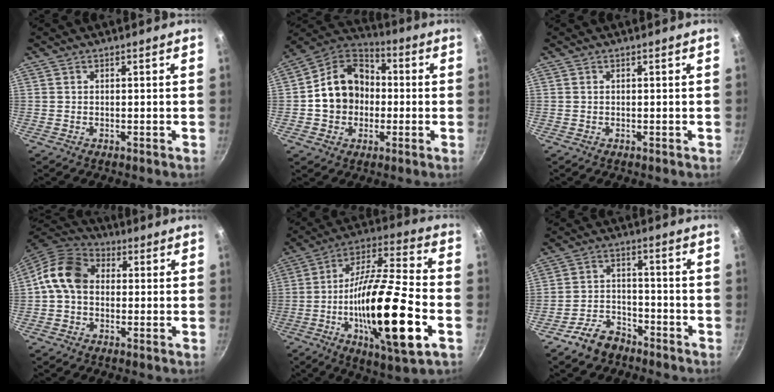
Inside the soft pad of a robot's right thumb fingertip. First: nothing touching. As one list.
[{"total": 14.6, "force": [-0.3, 11.9, 8.3], "torque": [-0.109, 0.034, -0.021]}, {"total": 0.0}, {"total": 10.4, "force": [0.5, 8.0, 6.6], "torque": [-0.090, 0.026, -0.014]}, {"total": 25.7, "force": [-6.8, 6.7, 23.9], "torque": [-0.408, 0.026, -0.122]}, {"total": 7.2, "force": [-5.2, 4.2, 2.8], "torque": [-0.035, 0.053, -0.092]}]